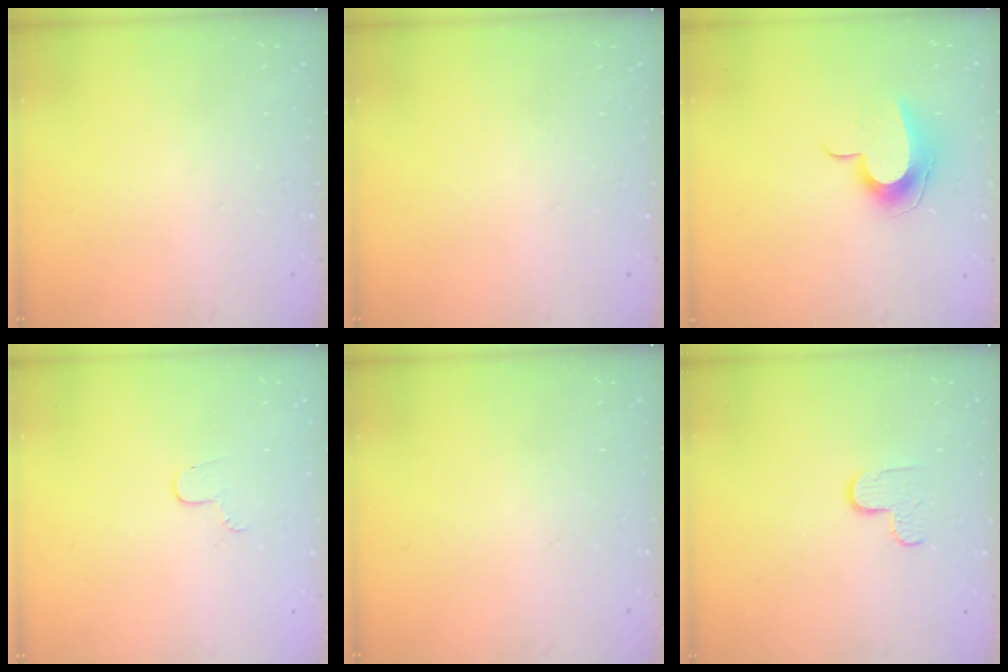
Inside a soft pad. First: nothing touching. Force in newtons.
{"total": 0.0}
{"total": 9.9, "press": 9.9, "slide": 0.4}
{"total": 4.0, "press": 3.9, "slide": 0.3}
{"total": 0.0}
{"total": 5.1, "press": 5.1, "slide": 0.5}